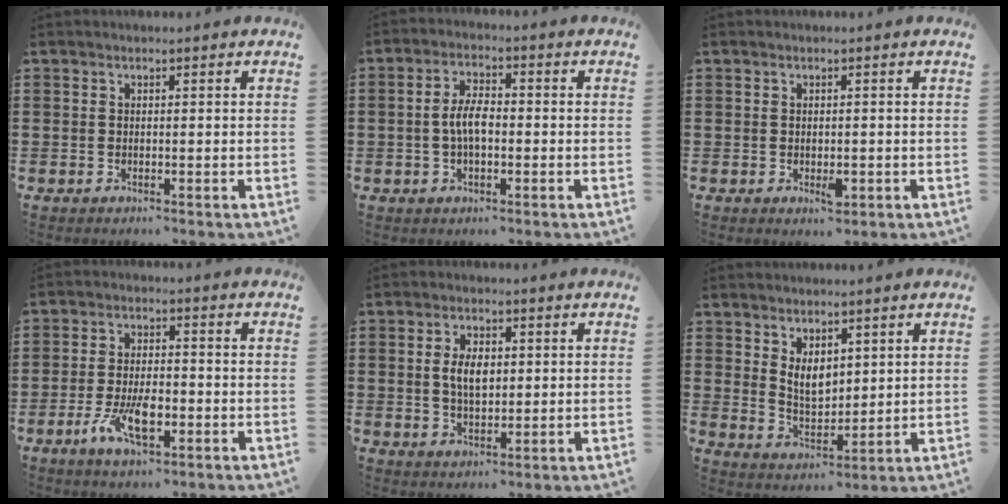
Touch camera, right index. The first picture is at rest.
{"total": 4.9, "force": [-0.6, 2.3, 4.3], "torque": [-0.092, 0.003, -0.016]}
{"total": 1.9, "force": [-0.5, 1.0, 1.6], "torque": [-0.029, 0.001, -0.009]}
{"total": 7.3, "force": [-3.0, 3.0, 6.0], "torque": [-0.129, -0.005, -0.056]}
{"total": 4.7, "force": [0.5, 2.5, 3.9], "torque": [-0.078, 0.005, 0.002]}
{"total": 4.9, "force": [2.6, 2.9, 2.9], "torque": [-0.060, -0.003, 0.047]}